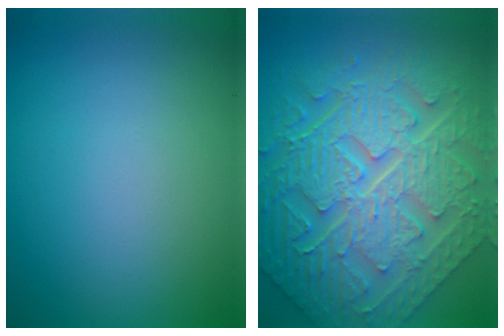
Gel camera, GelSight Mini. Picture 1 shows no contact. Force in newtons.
{"total": 11.2, "press": 7.7, "slide": 8.2}